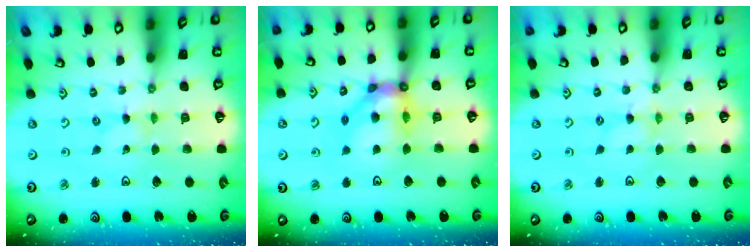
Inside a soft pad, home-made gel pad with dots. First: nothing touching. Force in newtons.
{"total": 12.7, "press": 12.6, "slide": 1.2}
{"total": 1.5, "press": 1.5, "slide": 0.2}